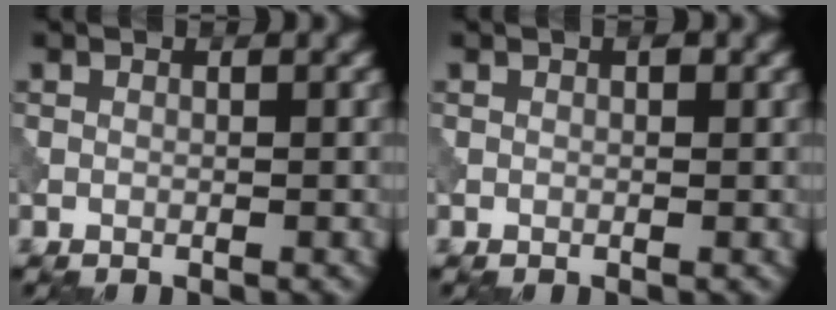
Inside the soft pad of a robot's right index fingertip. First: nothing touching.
{"total": 0.6, "force": [0.2, 0.3, 0.5], "torque": [-0.005, 0.001, 0.002]}